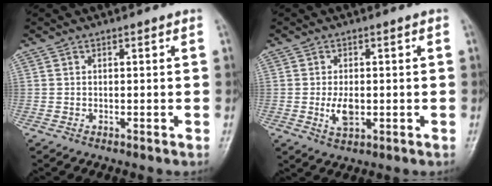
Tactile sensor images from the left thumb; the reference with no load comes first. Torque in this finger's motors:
{"motor_torque": [0.76, 0.90, 0.72, 0.07, 0.03]}